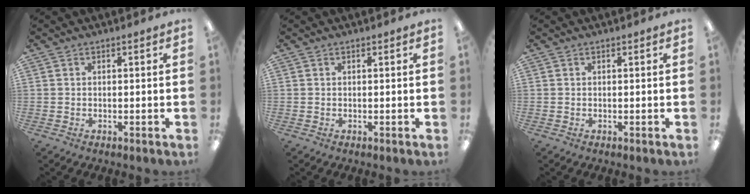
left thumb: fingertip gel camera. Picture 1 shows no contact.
{"total": 0.0}
{"total": 0.0}